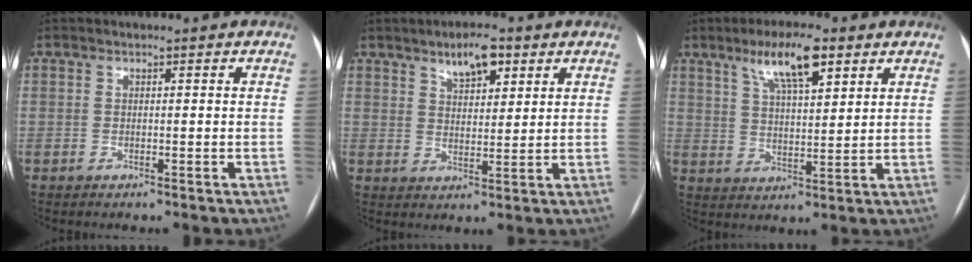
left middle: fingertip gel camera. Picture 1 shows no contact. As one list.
[{"total": 5.8, "force": [3.6, 2.2, 4.0], "torque": [-0.068, 0.006, 0.060]}, {"total": 9.1, "force": [5.4, 2.1, 7.0], "torque": [-0.128, 0.009, 0.095]}]